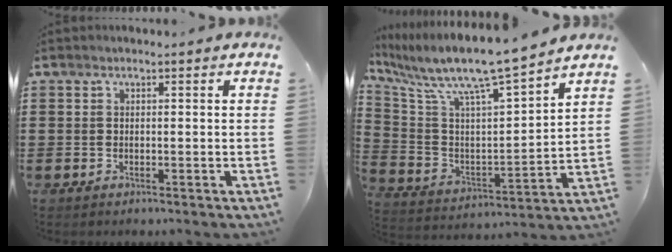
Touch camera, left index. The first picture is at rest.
{"total": 9.5, "force": [8.1, 0.2, 4.9], "torque": [-0.132, -0.067, 0.128]}